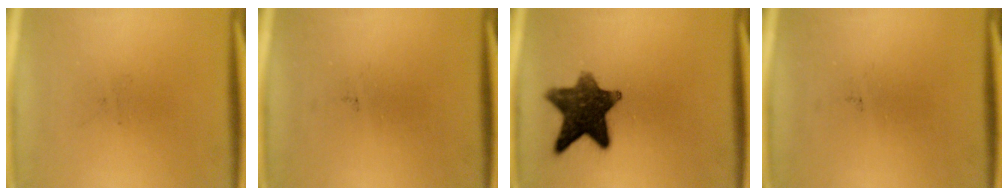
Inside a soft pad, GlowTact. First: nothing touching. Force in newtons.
{"total": 0.0}
{"total": 11.3}
{"total": 0.0}